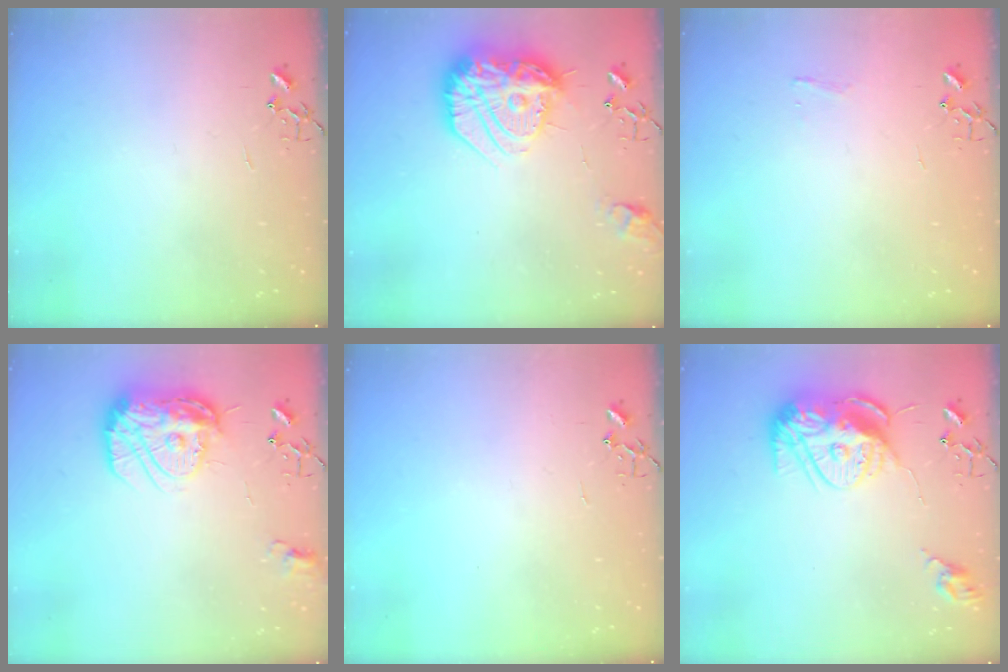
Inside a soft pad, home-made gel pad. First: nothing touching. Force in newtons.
{"total": 20.7, "press": 20.6, "slide": 1.5}
{"total": 3.4, "press": 3.4, "slide": 0.4}
{"total": 15.0, "press": 14.9, "slide": 1.1}
{"total": 0.0}
{"total": 14.9, "press": 14.8, "slide": 1.2}